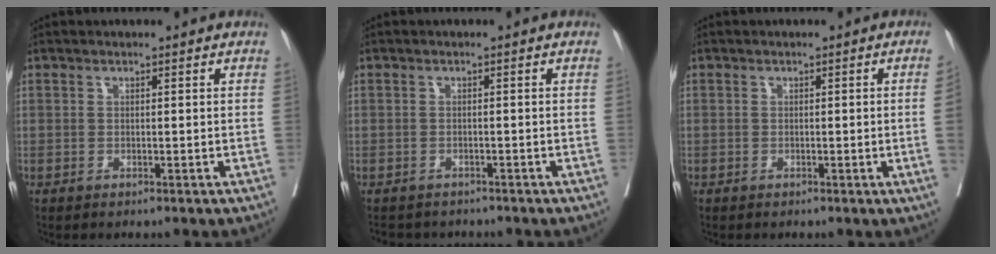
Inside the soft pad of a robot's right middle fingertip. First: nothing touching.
{"total": 5.0, "force": [-4.5, 1.8, 0.7], "torque": [-0.005, -0.003, -0.059]}
{"total": 1.8, "force": [-0.2, -0.6, 1.6], "torque": [-0.019, -0.003, -0.001]}